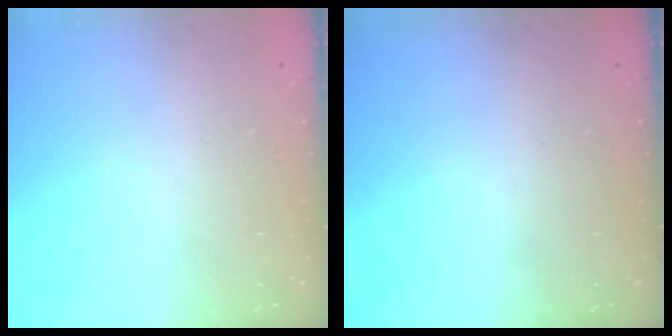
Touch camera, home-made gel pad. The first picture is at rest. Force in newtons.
{"total": 0.0}